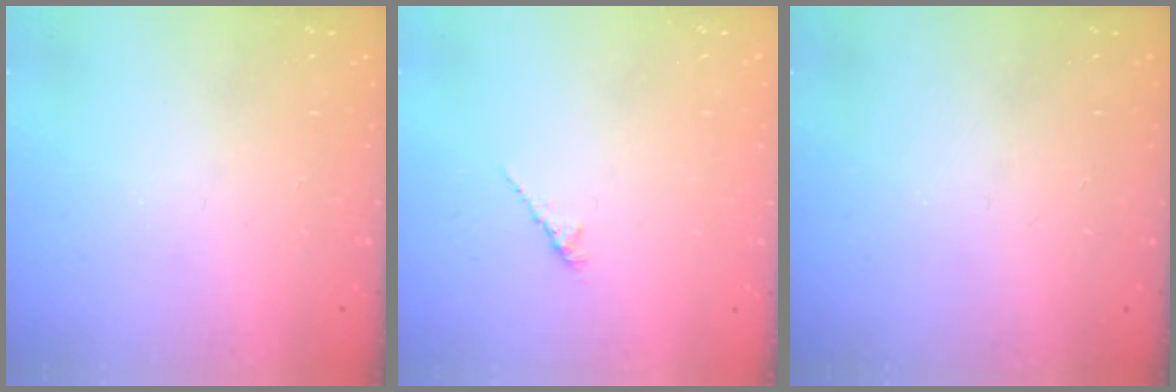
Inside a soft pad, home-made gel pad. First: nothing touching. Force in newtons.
{"total": 2.0, "press": 2.0, "slide": 0.6}
{"total": 0.0}